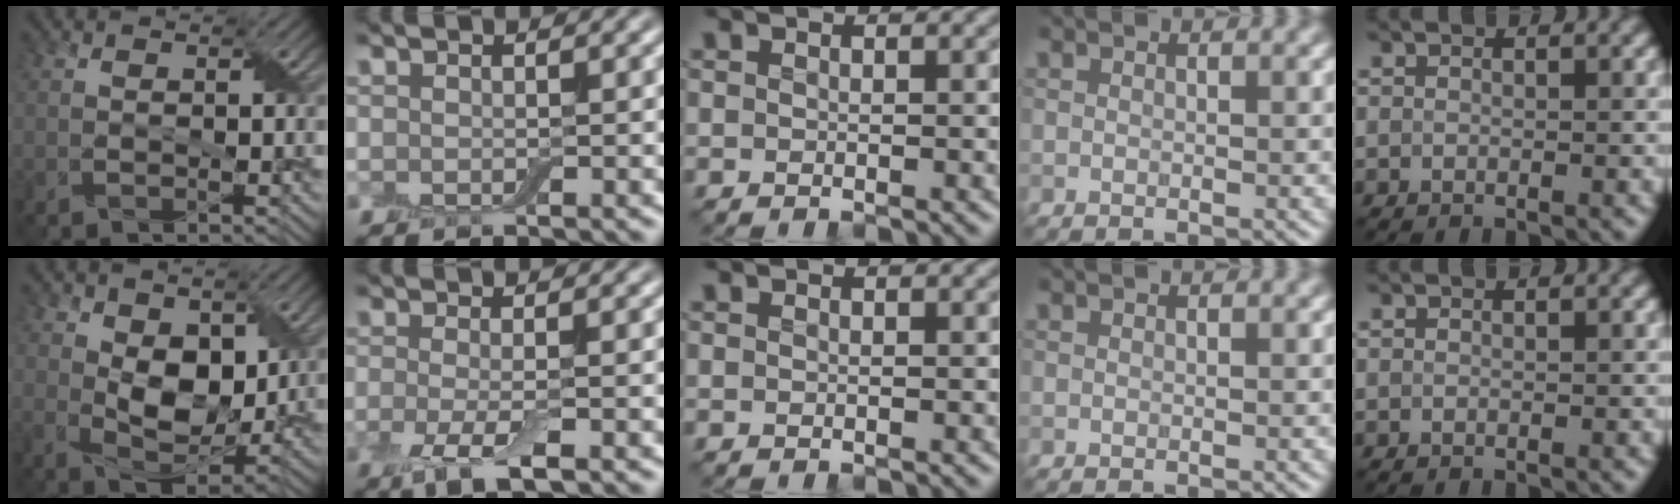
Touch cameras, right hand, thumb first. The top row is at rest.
{"thumb": {"total": 8.1, "force": [1.8, 5.4, 5.8], "torque": [-0.128, -0.011, 0.027]}, "index": {"total": 3.7, "force": [-1.2, 1.1, 3.3], "torque": [-0.071, -0.008, -0.026]}}